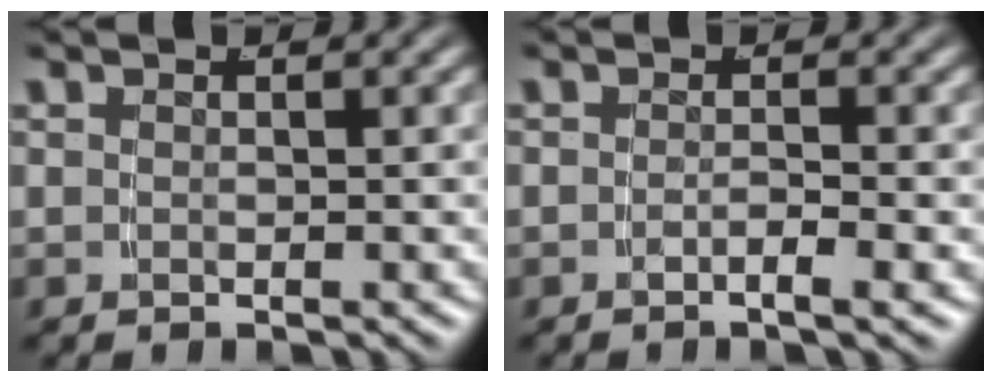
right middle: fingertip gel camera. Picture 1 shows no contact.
{"total": 1.3, "force": [-0.9, -0.5, 0.7], "torque": [-0.012, -0.002, -0.018]}